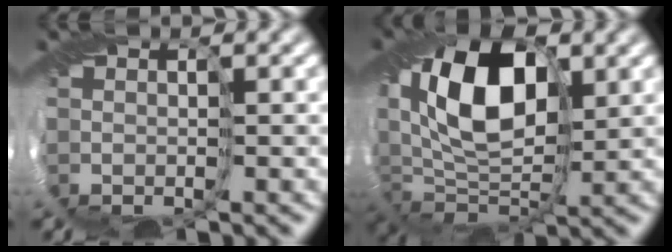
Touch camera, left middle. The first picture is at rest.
{"total": 11.3, "force": [2.0, 6.5, 9.0], "torque": [-0.169, 0.016, 0.024]}